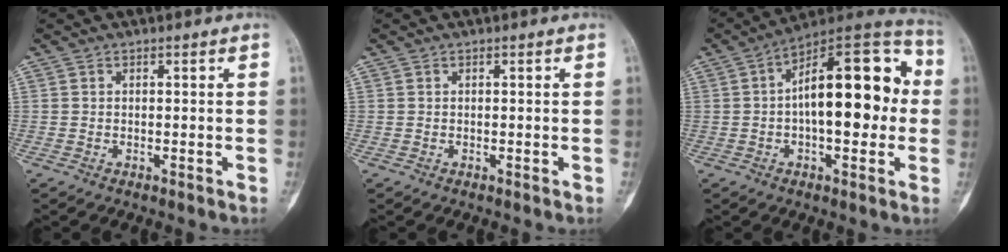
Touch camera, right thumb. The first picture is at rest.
{"total": 0.0}
{"total": 20.9, "force": [1.0, 9.5, 18.5], "torque": [-0.249, 0.036, 0.005]}